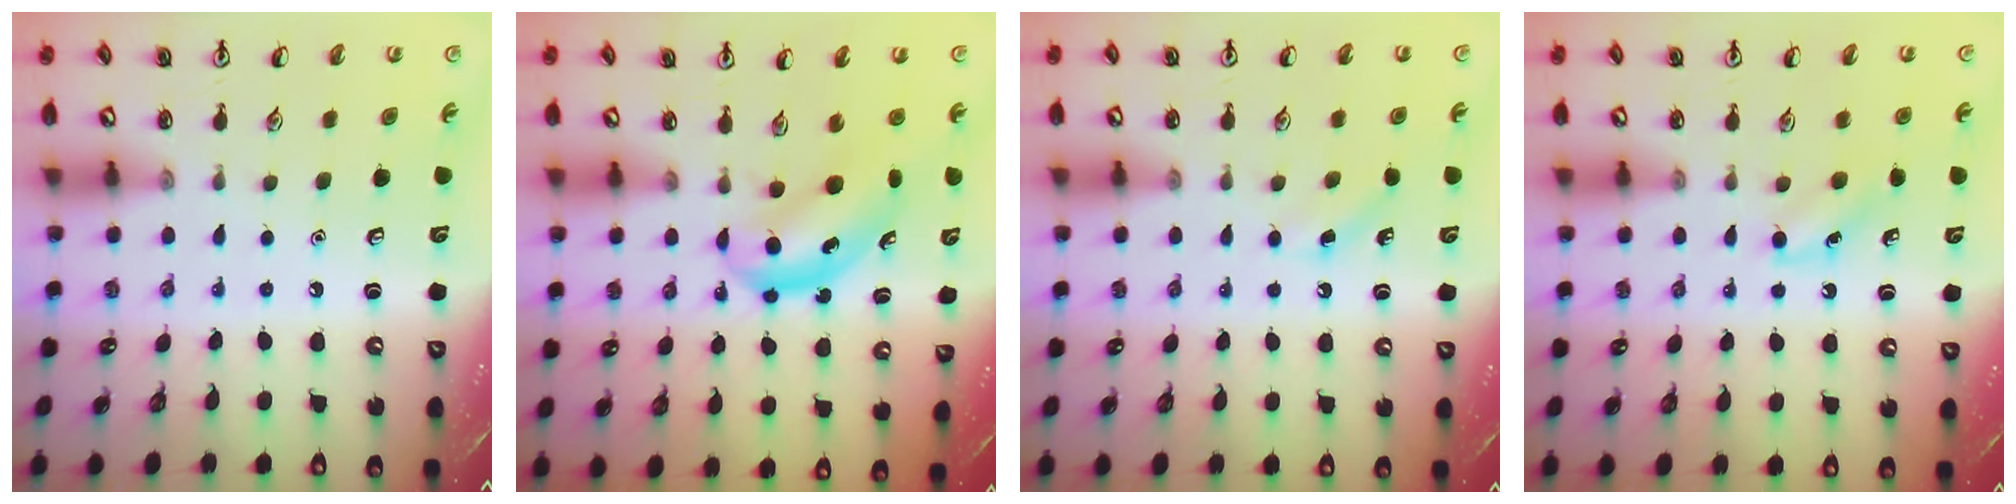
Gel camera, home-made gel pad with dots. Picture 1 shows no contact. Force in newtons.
{"total": 4.6, "press": 4.6, "slide": 0.4}
{"total": 2.8, "press": 2.6, "slide": 0.9}
{"total": 4.1, "press": 3.9, "slide": 1.3}